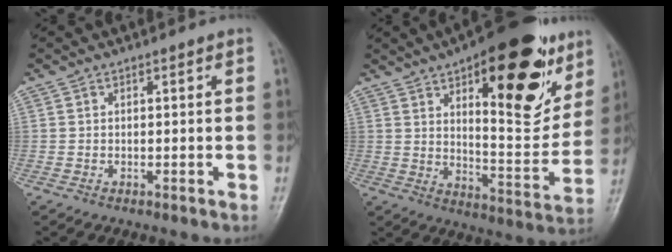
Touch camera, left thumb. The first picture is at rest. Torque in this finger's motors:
{"motor_torque": [0.96, 0.80, 1.26, -0.52, 0.19]}